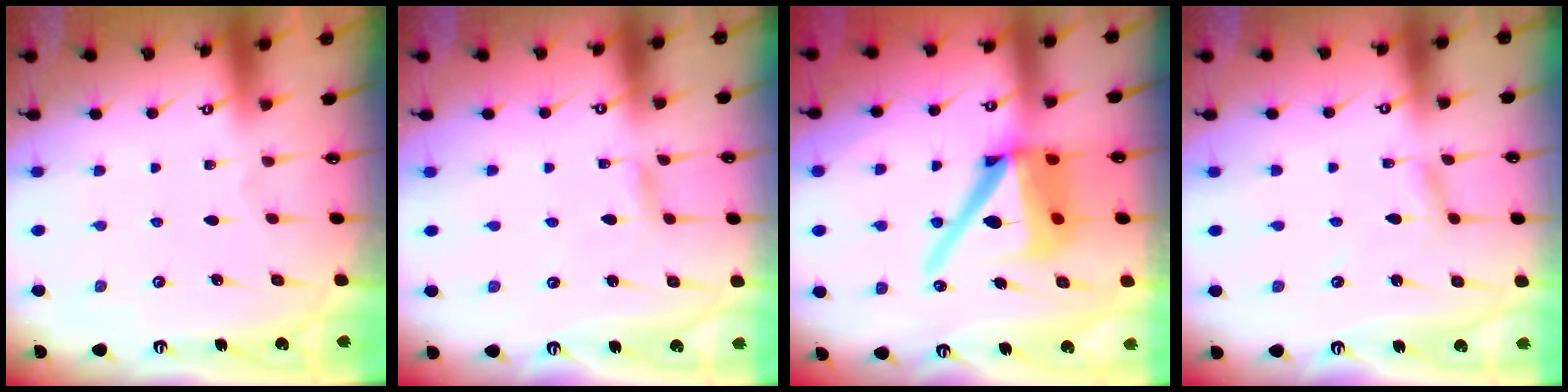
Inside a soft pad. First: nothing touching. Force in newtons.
{"total": 2.2, "press": 2.2, "slide": 0.2}
{"total": 18.0, "press": 17.9, "slide": 2.3}
{"total": 2.8, "press": 2.8, "slide": 0.1}